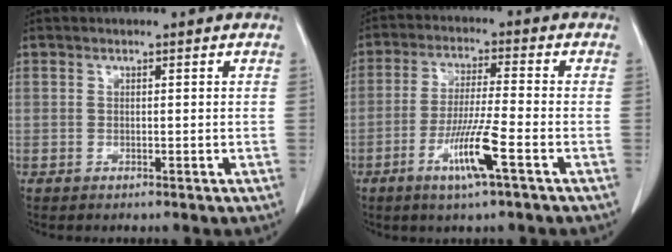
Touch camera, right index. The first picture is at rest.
{"total": 8.4, "force": [-3.8, -0.3, 7.5], "torque": [-0.144, -0.013, -0.072]}